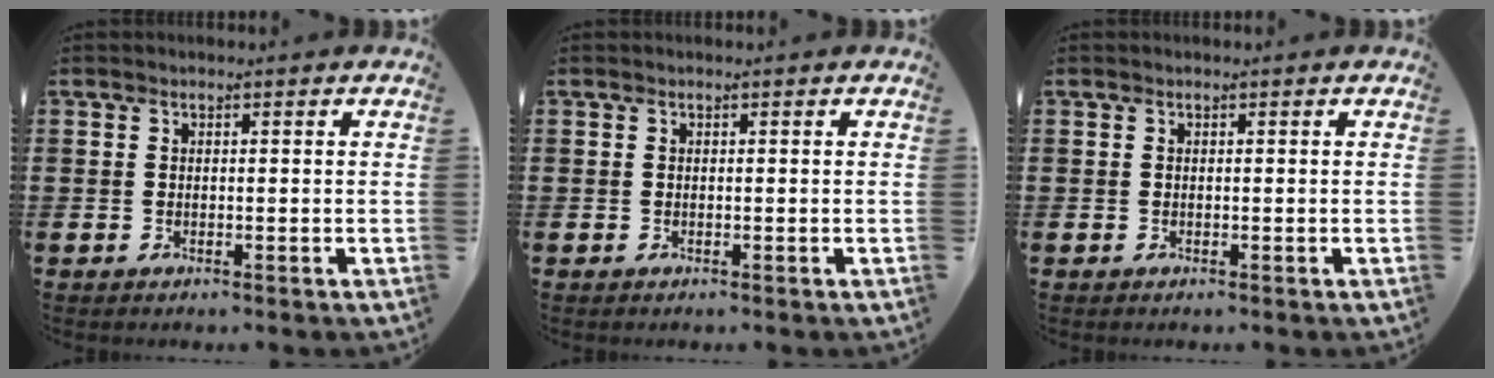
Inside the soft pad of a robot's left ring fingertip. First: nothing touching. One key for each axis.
{"total": 0.0}
{"total": 0.0}